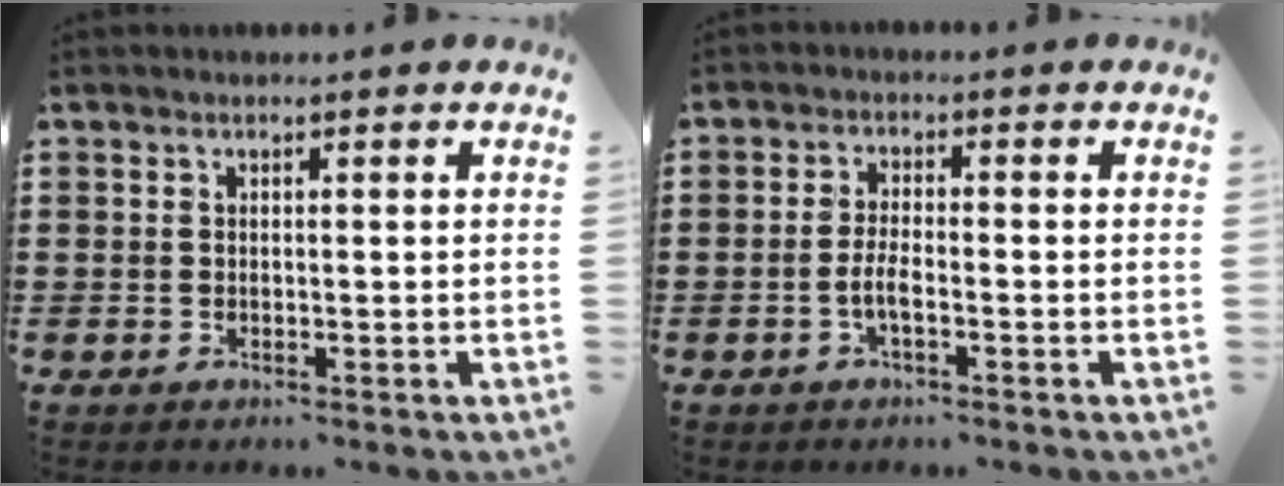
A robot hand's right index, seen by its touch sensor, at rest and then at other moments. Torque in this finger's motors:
{"motor_torque": [1.46, 0.68, 0.34, 0.06]}